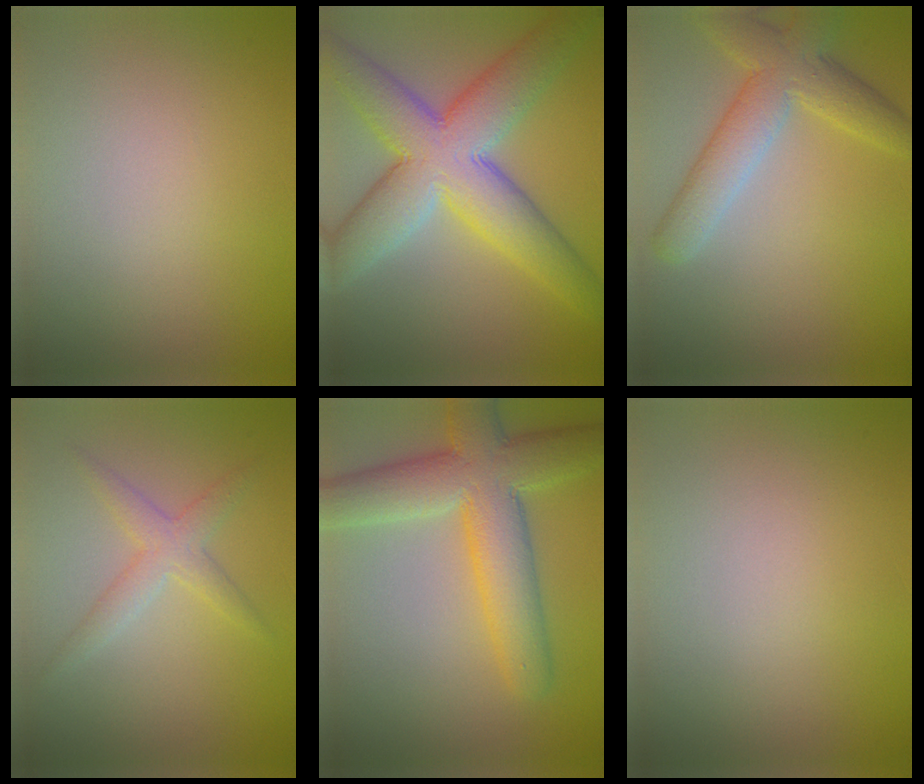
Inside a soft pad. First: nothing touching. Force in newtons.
{"total": 10.7, "press": 10.7, "slide": 0.5}
{"total": 5.6, "press": 5.6, "slide": 0.4}
{"total": 2.5, "press": 2.5, "slide": 0.1}
{"total": 8.6, "press": 8.6, "slide": 0.4}
{"total": 0.0}